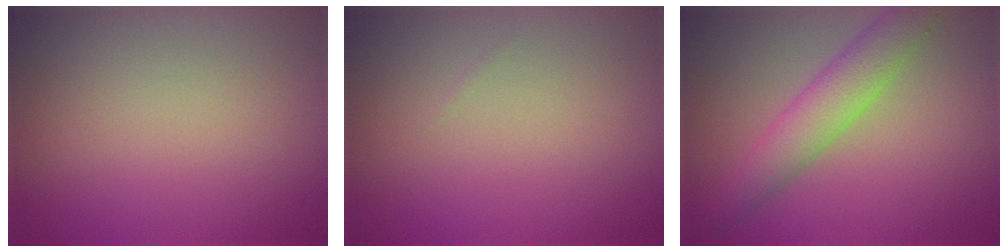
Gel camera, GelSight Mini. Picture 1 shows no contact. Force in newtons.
{"total": 0.0}
{"total": 4.3, "press": 4.3, "slide": 0.1}